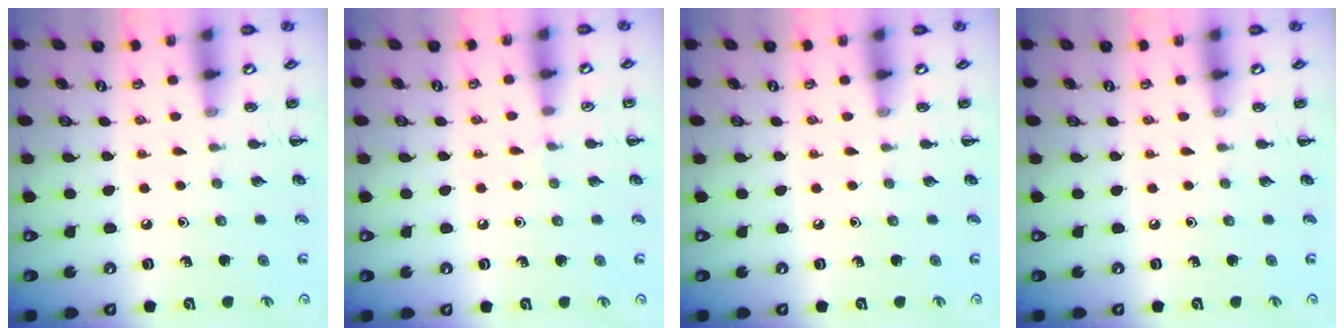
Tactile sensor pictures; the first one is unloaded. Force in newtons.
{"total": 2.9, "press": 2.7, "slide": 1.1}
{"total": 0.0}
{"total": 0.0}